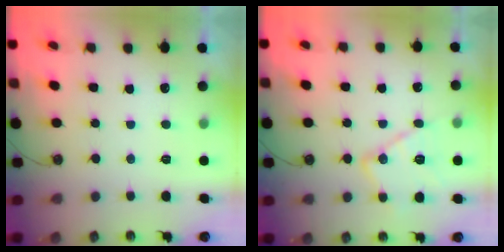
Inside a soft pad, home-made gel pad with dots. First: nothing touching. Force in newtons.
{"total": 12.1, "press": 12.1, "slide": 1.1}